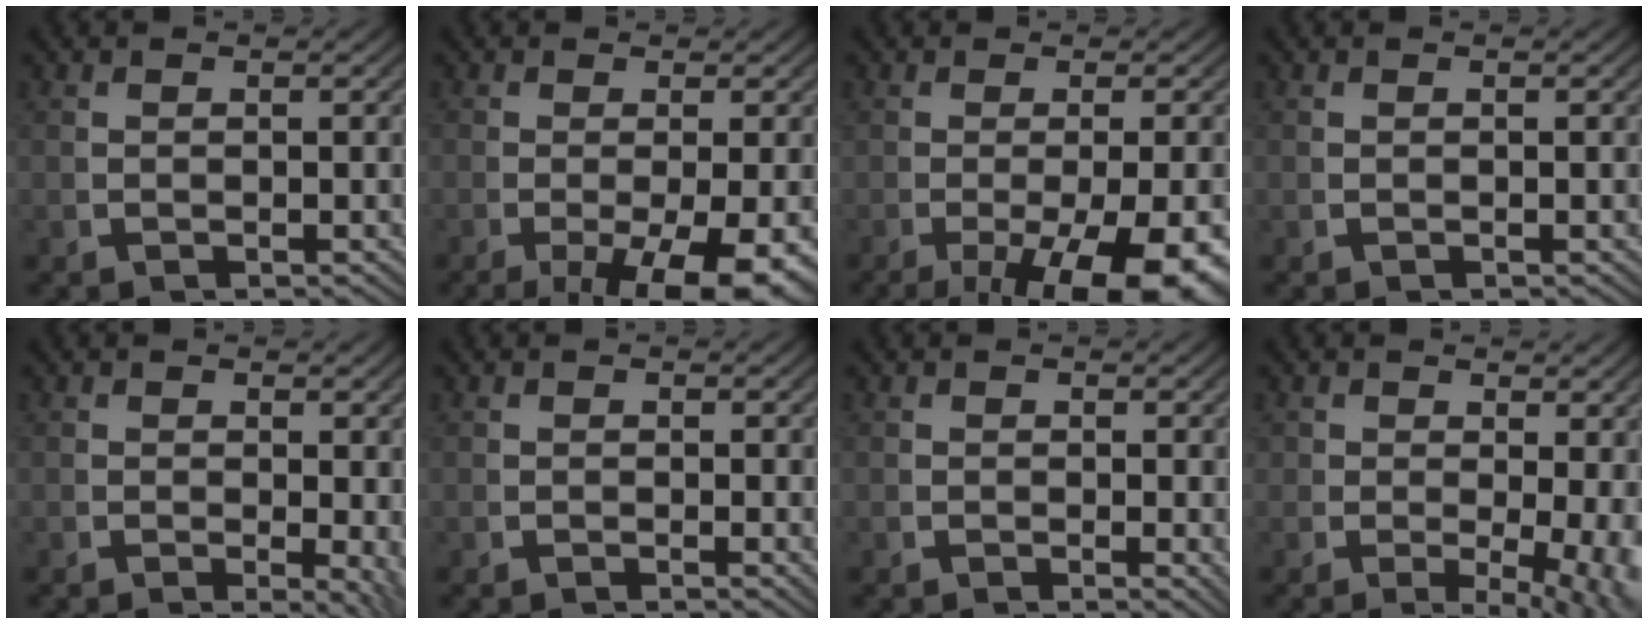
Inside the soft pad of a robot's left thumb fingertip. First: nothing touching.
{"total": 7.8, "force": [-3.2, 3.8, 6.0], "torque": [-0.104, -0.043, -0.029]}
{"total": 9.0, "force": [-4.0, 4.2, 6.9], "torque": [-0.119, -0.041, -0.039]}
{"total": 0.0}
{"total": 2.7, "force": [-0.1, 1.2, 2.4], "torque": [-0.029, -0.018, 0.004]}
{"total": 0.7, "force": [0.1, 0.2, 0.6], "torque": [-0.012, -0.003, 0.003]}
{"total": 1.0, "force": [0.2, 0.4, 0.9], "torque": [-0.013, -0.004, 0.004]}
{"total": 5.0, "force": [-0.6, 2.8, 4.1], "torque": [-0.052, -0.029, -0.001]}